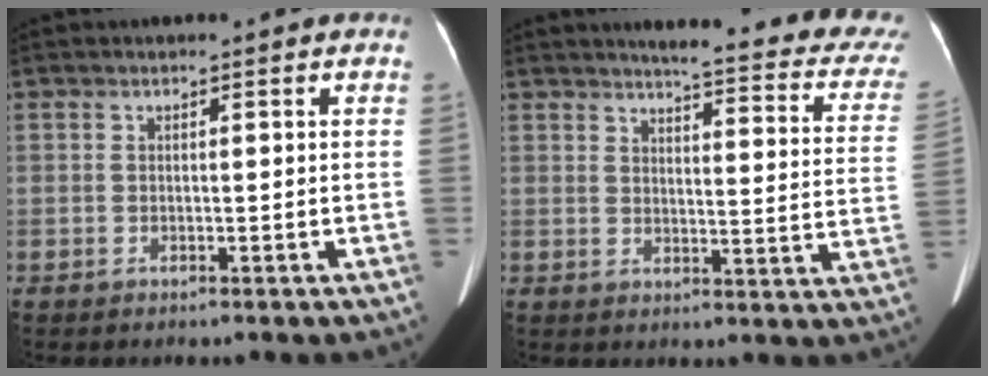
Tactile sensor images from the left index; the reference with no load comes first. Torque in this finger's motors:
{"motor_torque": [-0.27, -0.45, 0.00, 0.03]}